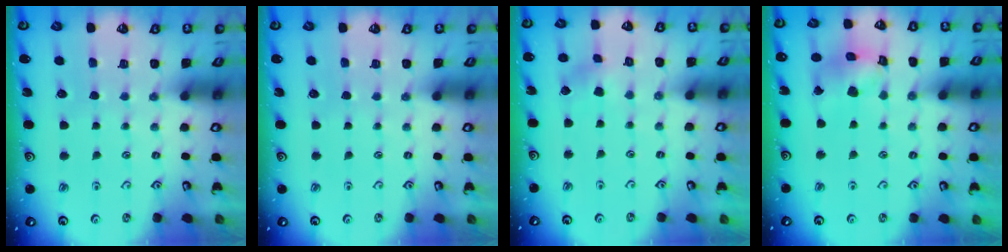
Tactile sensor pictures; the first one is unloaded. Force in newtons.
{"total": 0.0}
{"total": 2.4, "press": 2.4, "slide": 0.6}
{"total": 12.3, "press": 12.2, "slide": 1.5}